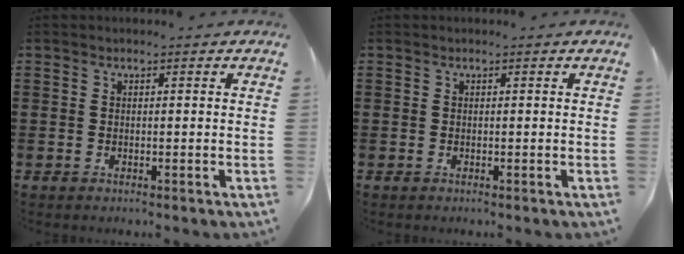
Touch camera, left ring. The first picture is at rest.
{"total": 0.0}